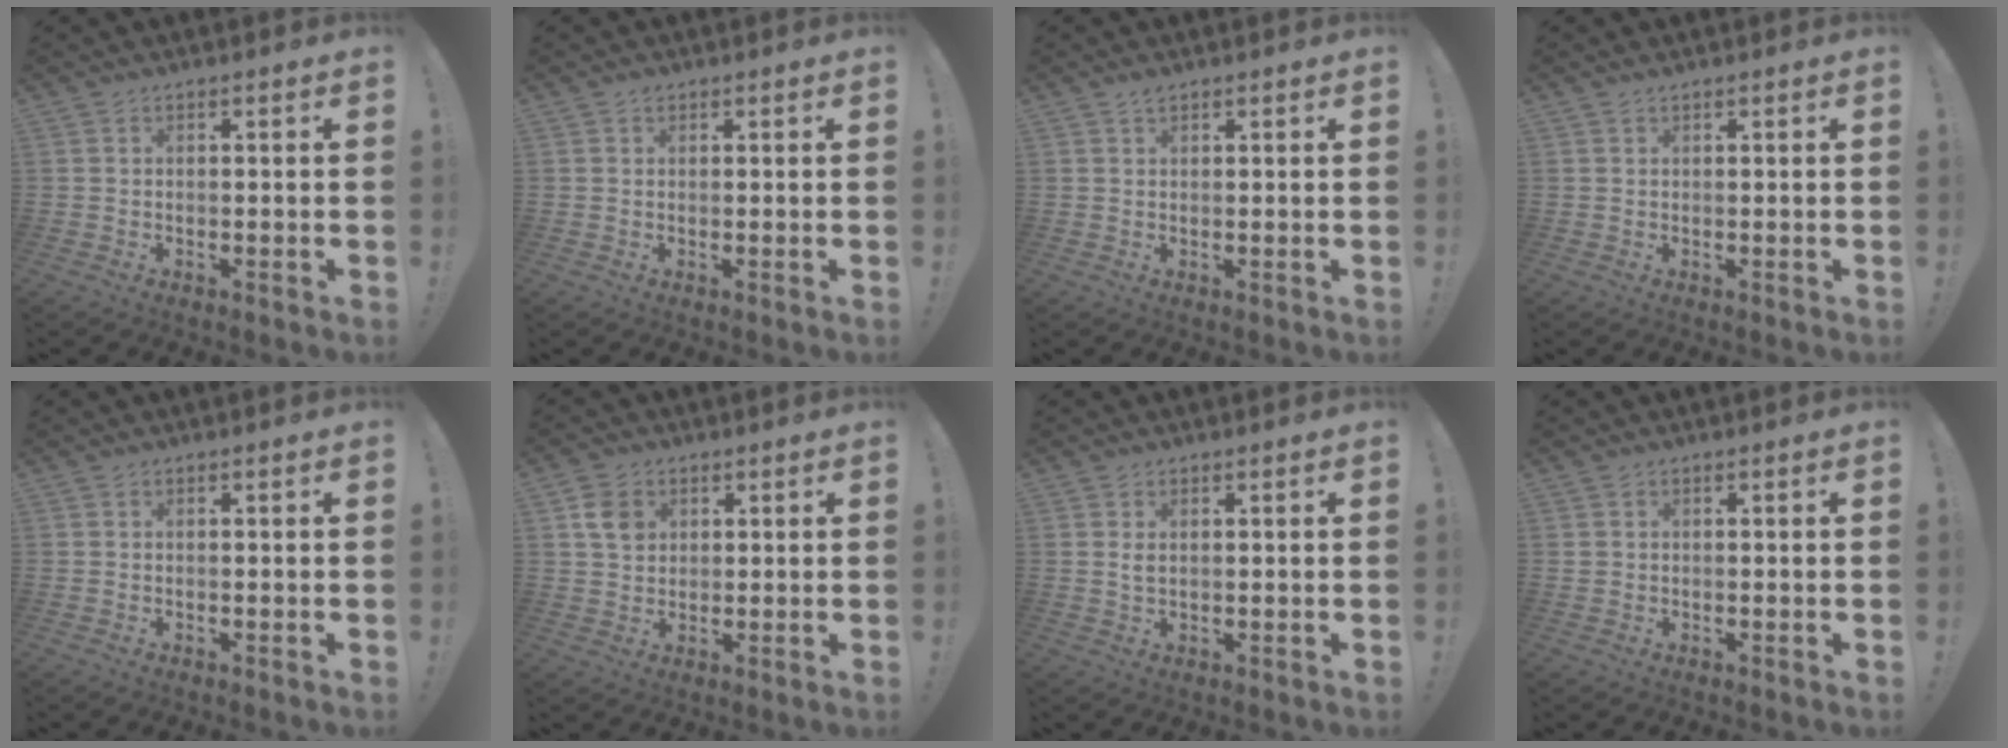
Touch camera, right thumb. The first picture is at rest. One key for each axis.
{"total": 0.6, "fx": 0.5, "fy": 0.4, "fz": 0.1, "tx": 0.005, "ty": -0.002, "tz": 0.008}
{"total": 1.3, "fx": 1.1, "fy": 0.3, "fz": 0.6, "tx": -0.005, "ty": -0.003, "tz": 0.019}
{"total": 0.6, "fx": 0.5, "fy": 0.1, "fz": 0.2, "tx": 0.004, "ty": -0.003, "tz": 0.009}
{"total": 0.0}
{"total": 6.2, "fx": 2.3, "fy": 5.1, "fz": 2.7, "tx": -0.026, "ty": -0.003, "tz": 0.042}
{"total": 1.7, "fx": 0.6, "fy": 0.9, "fz": 1.3, "tx": -0.026, "ty": 0.002, "tz": 0.011}
{"total": 0.8, "fx": 0.2, "fy": 0.7, "fz": 0.0, "tx": -0.007, "ty": 0.005, "tz": 0.006}